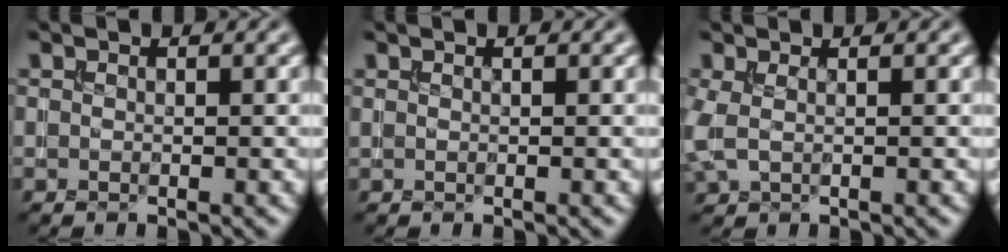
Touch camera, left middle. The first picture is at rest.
{"total": 0.0}
{"total": 1.8, "force": [0.3, 0.9, 1.5], "torque": [-0.046, 0.002, 0.003]}